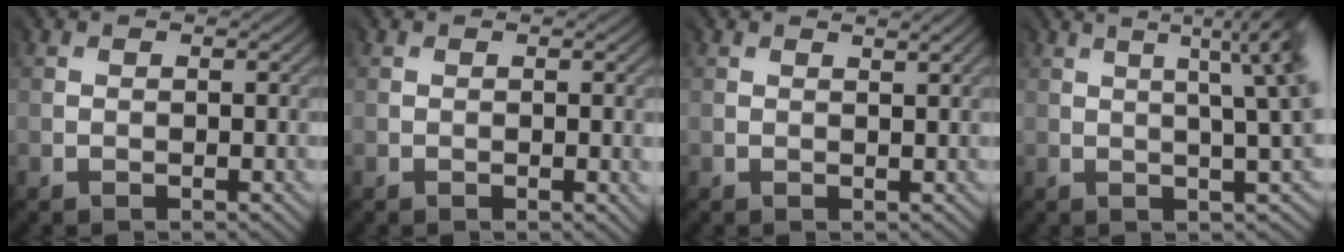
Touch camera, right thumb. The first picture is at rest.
{"total": 1.3, "force": [-0.1, 0.4, 1.2], "torque": [-0.019, -0.003, -0.002]}
{"total": 0.7, "force": [0.7, -0.2, 0.3], "torque": [-0.001, 0.003, 0.012]}
{"total": 8.2, "force": [1.9, 2.3, 7.7], "torque": [-0.066, 0.030, 0.021]}